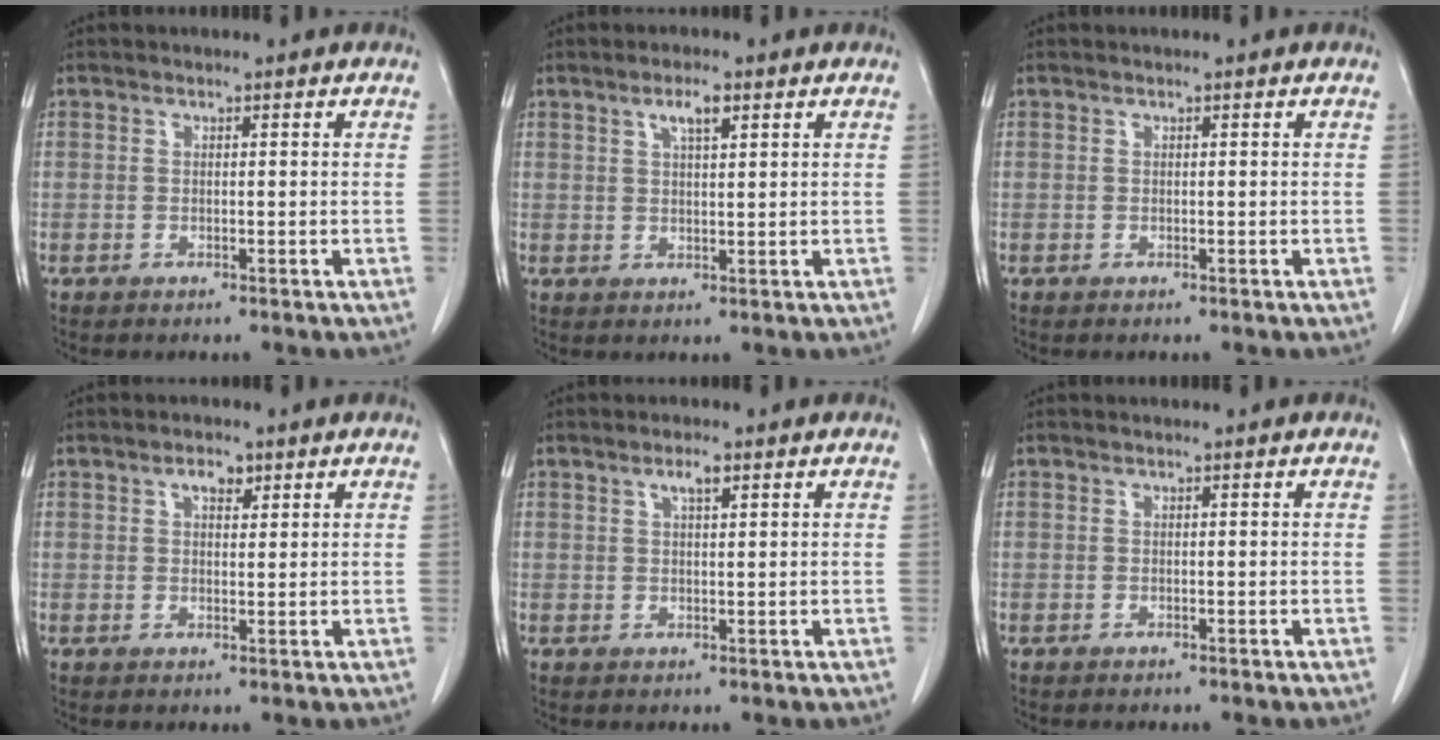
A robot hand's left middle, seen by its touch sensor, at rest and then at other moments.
{"total": 3.2, "force": [1.8, 0.6, 2.6], "torque": [-0.049, 0.002, 0.032]}
{"total": 0.0}
{"total": 2.5, "force": [1.4, 1.2, 1.6], "torque": [-0.028, 0.003, 0.024]}
{"total": 2.2, "force": [1.3, 0.5, 1.8], "torque": [-0.034, 0.003, 0.023]}
{"total": 0.0}